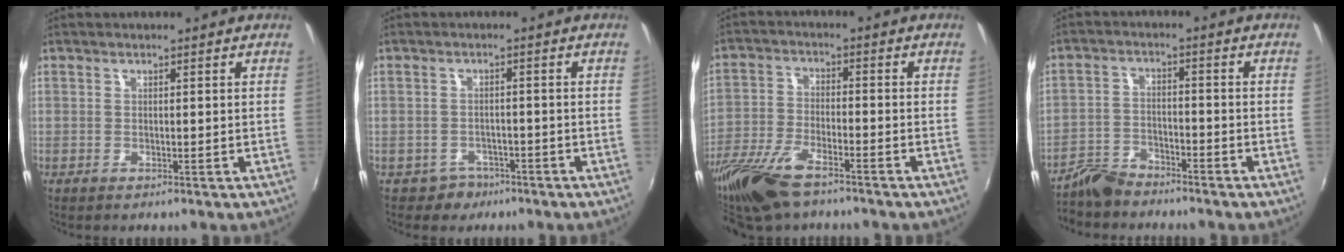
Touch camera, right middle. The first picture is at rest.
{"total": 3.4, "force": [-2.1, 2.6, 0.0], "torque": [-0.011, 0.007, -0.029]}
{"total": 12.9, "force": [-9.7, 3.9, 7.6], "torque": [-0.180, -0.028, -0.194]}
{"total": 6.7, "force": [-5.9, 2.4, 1.8], "torque": [-0.052, 0.007, -0.110]}